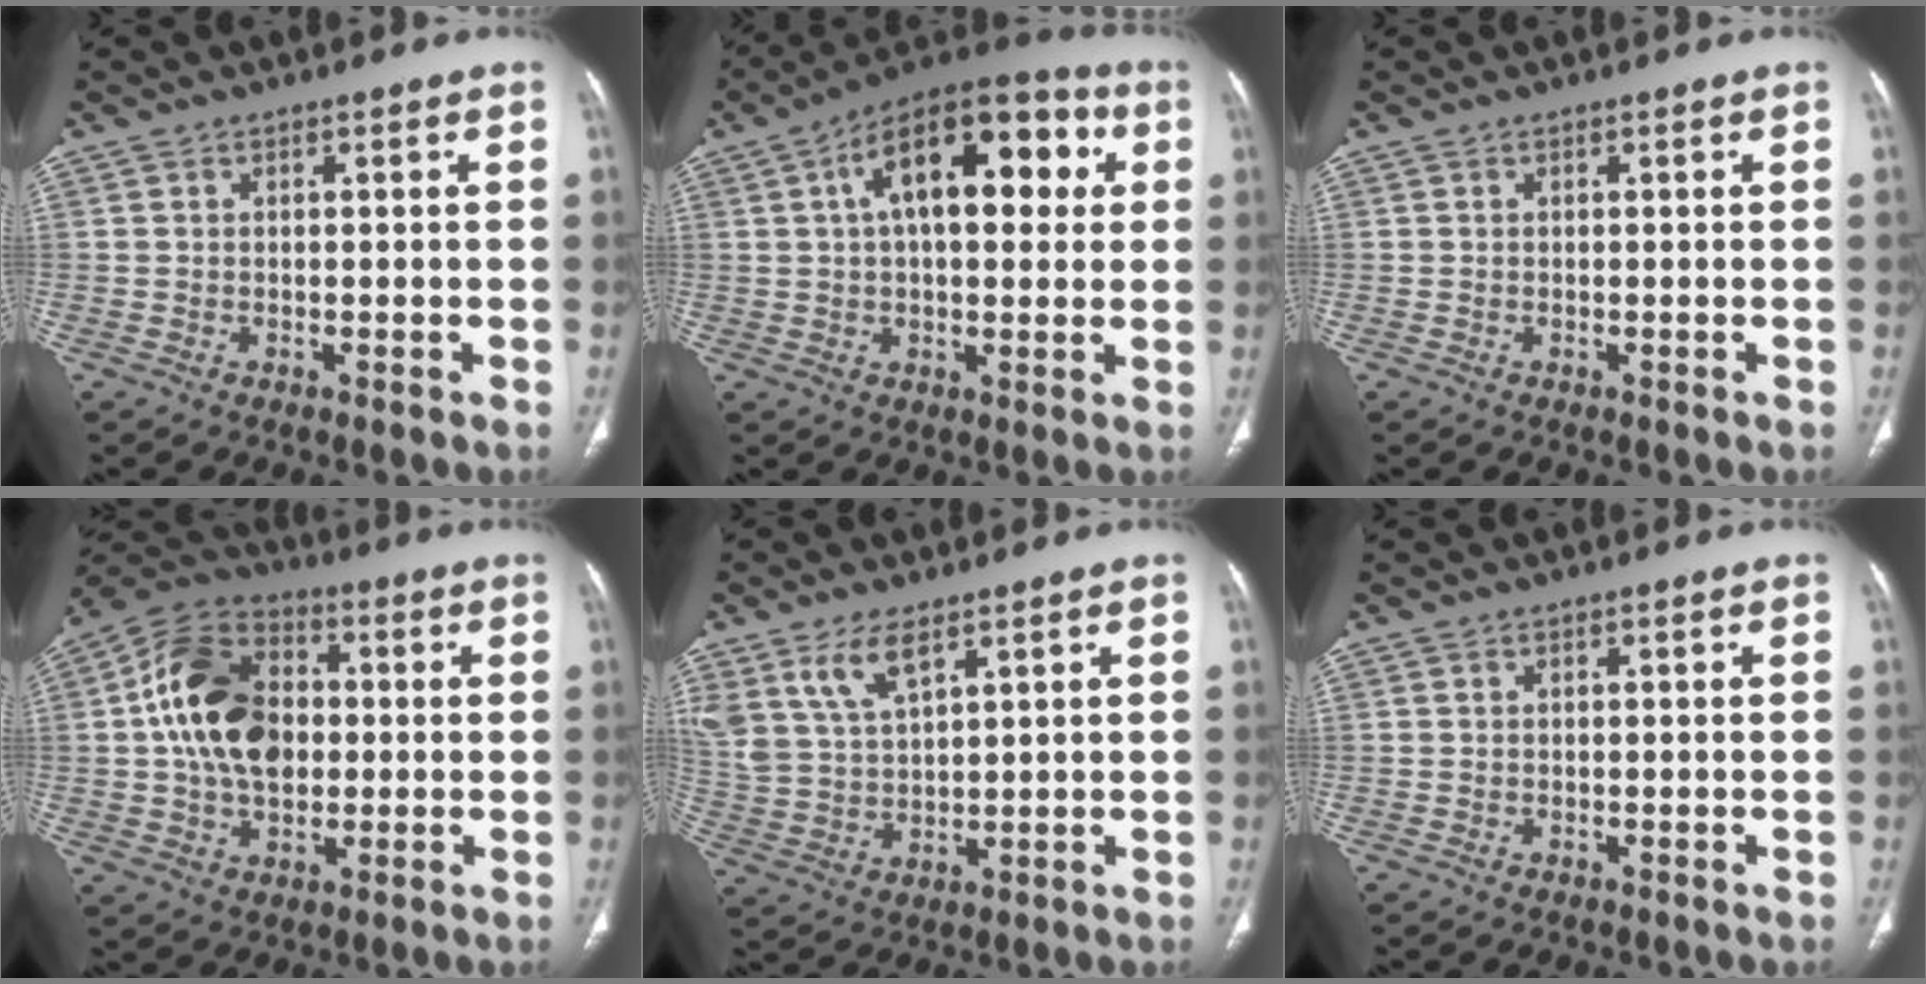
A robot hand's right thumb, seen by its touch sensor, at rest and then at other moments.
{"total": 18.9, "force": [4.9, 9.5, 15.6], "torque": [-0.203, 0.026, 0.063]}
{"total": 0.0}
{"total": 17.3, "force": [1.1, 11.9, 12.5], "torque": [-0.201, 0.020, 0.013]}
{"total": 8.3, "force": [5.2, 3.4, 5.5], "torque": [-0.111, -0.017, 0.115]}
{"total": 0.0}